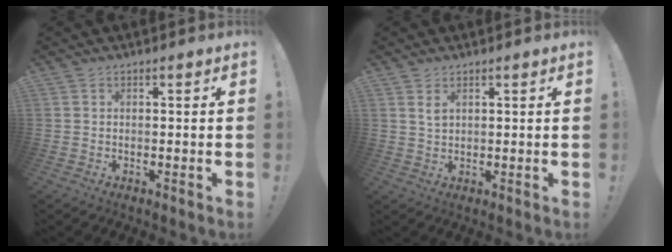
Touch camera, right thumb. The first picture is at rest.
{"total": 2.3, "force": [1.3, 1.2, 1.5], "torque": [-0.024, -0.005, 0.022]}